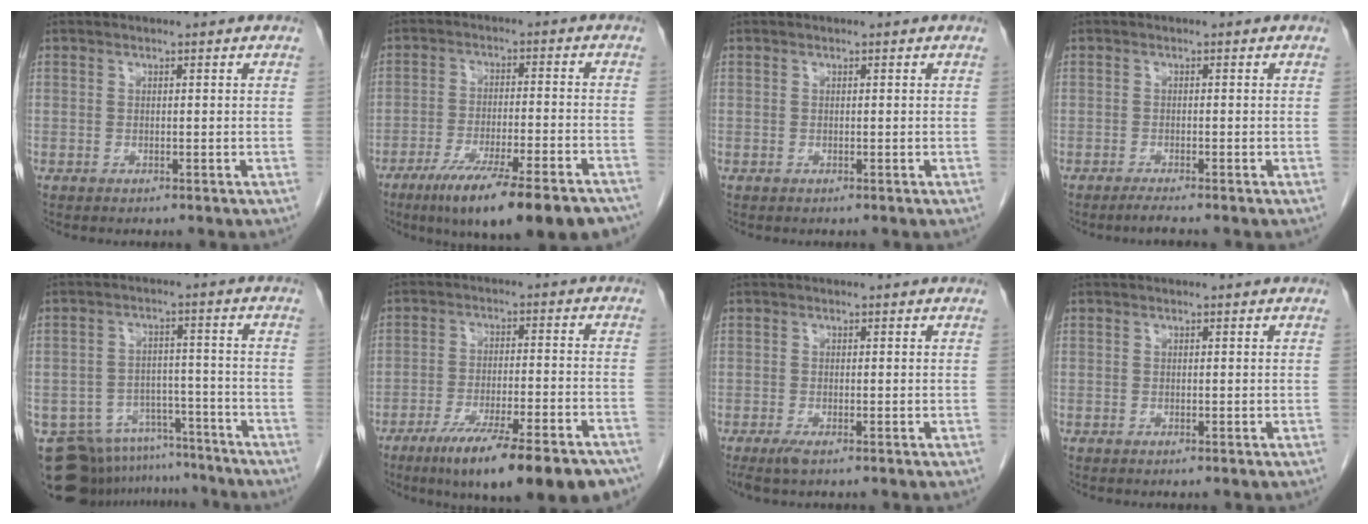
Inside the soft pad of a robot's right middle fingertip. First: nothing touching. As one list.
[{"total": 19.4, "force": [-14.7, 2.5, 12.4], "torque": [-0.134, -0.011, -0.217]}, {"total": 0.0}, {"total": 1.6, "force": [-1.4, -0.4, 0.7], "torque": [-0.020, -0.003, -0.027]}, {"total": 14.3, "force": [-12.7, 6.1, 2.8], "torque": [-0.047, 0.029, -0.174]}, {"total": 20.1, "force": [-15.0, 3.0, 12.9], "torque": [-0.136, -0.006, -0.220]}, {"total": 1.6, "force": [-1.1, 0.2, 1.2], "torque": [-0.028, -0.007, -0.020]}, {"total": 0.0}]